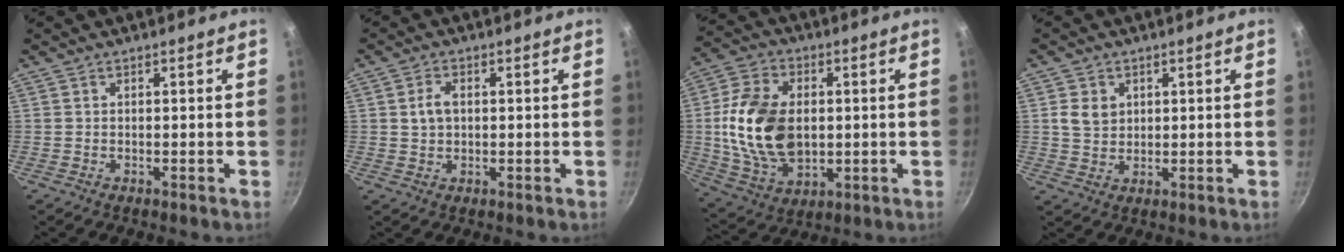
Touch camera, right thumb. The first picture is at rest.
{"total": 3.6, "force": [0.6, 2.5, 2.6], "torque": [-0.039, 0.005, 0.010]}
{"total": 18.7, "force": [0.5, 12.5, 14.0], "torque": [-0.251, 0.002, 0.017]}
{"total": 4.8, "force": [1.3, 3.9, 2.5], "torque": [-0.032, -0.003, 0.027]}